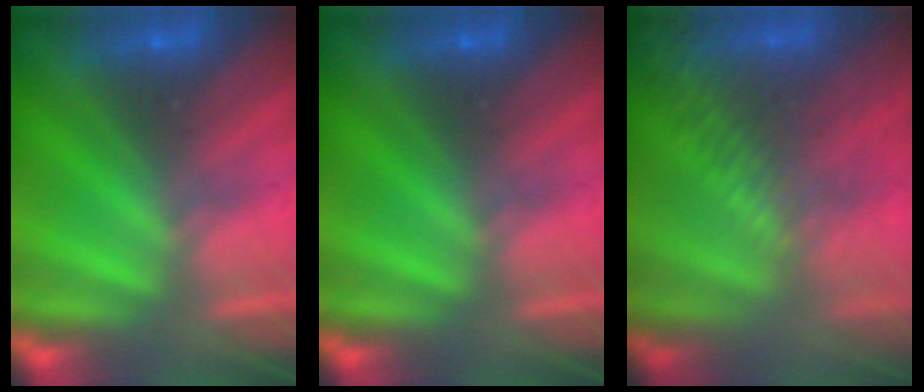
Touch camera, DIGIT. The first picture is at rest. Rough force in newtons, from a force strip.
{"total": 0.0}
{"total": 7.8}